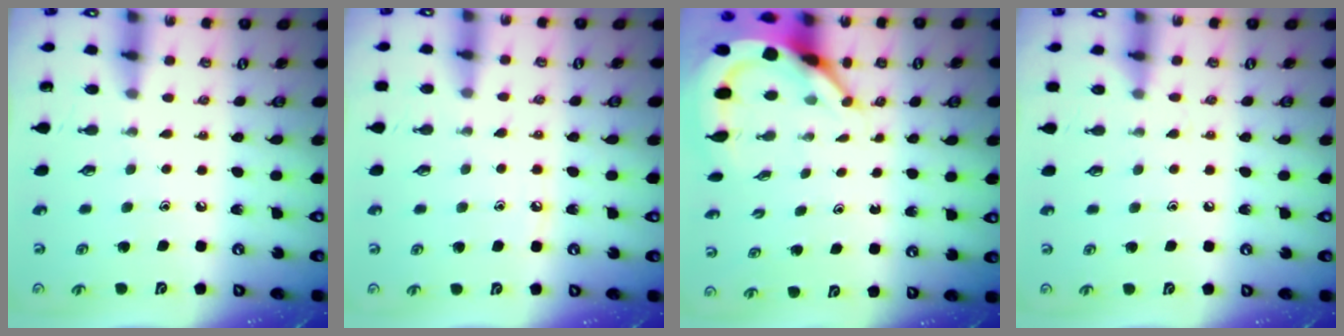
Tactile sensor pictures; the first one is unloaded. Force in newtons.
{"total": 5.9, "press": 5.8, "slide": 0.7}
{"total": 7.7, "press": 7.7, "slide": 0.7}
{"total": 6.6, "press": 6.5, "slide": 0.5}